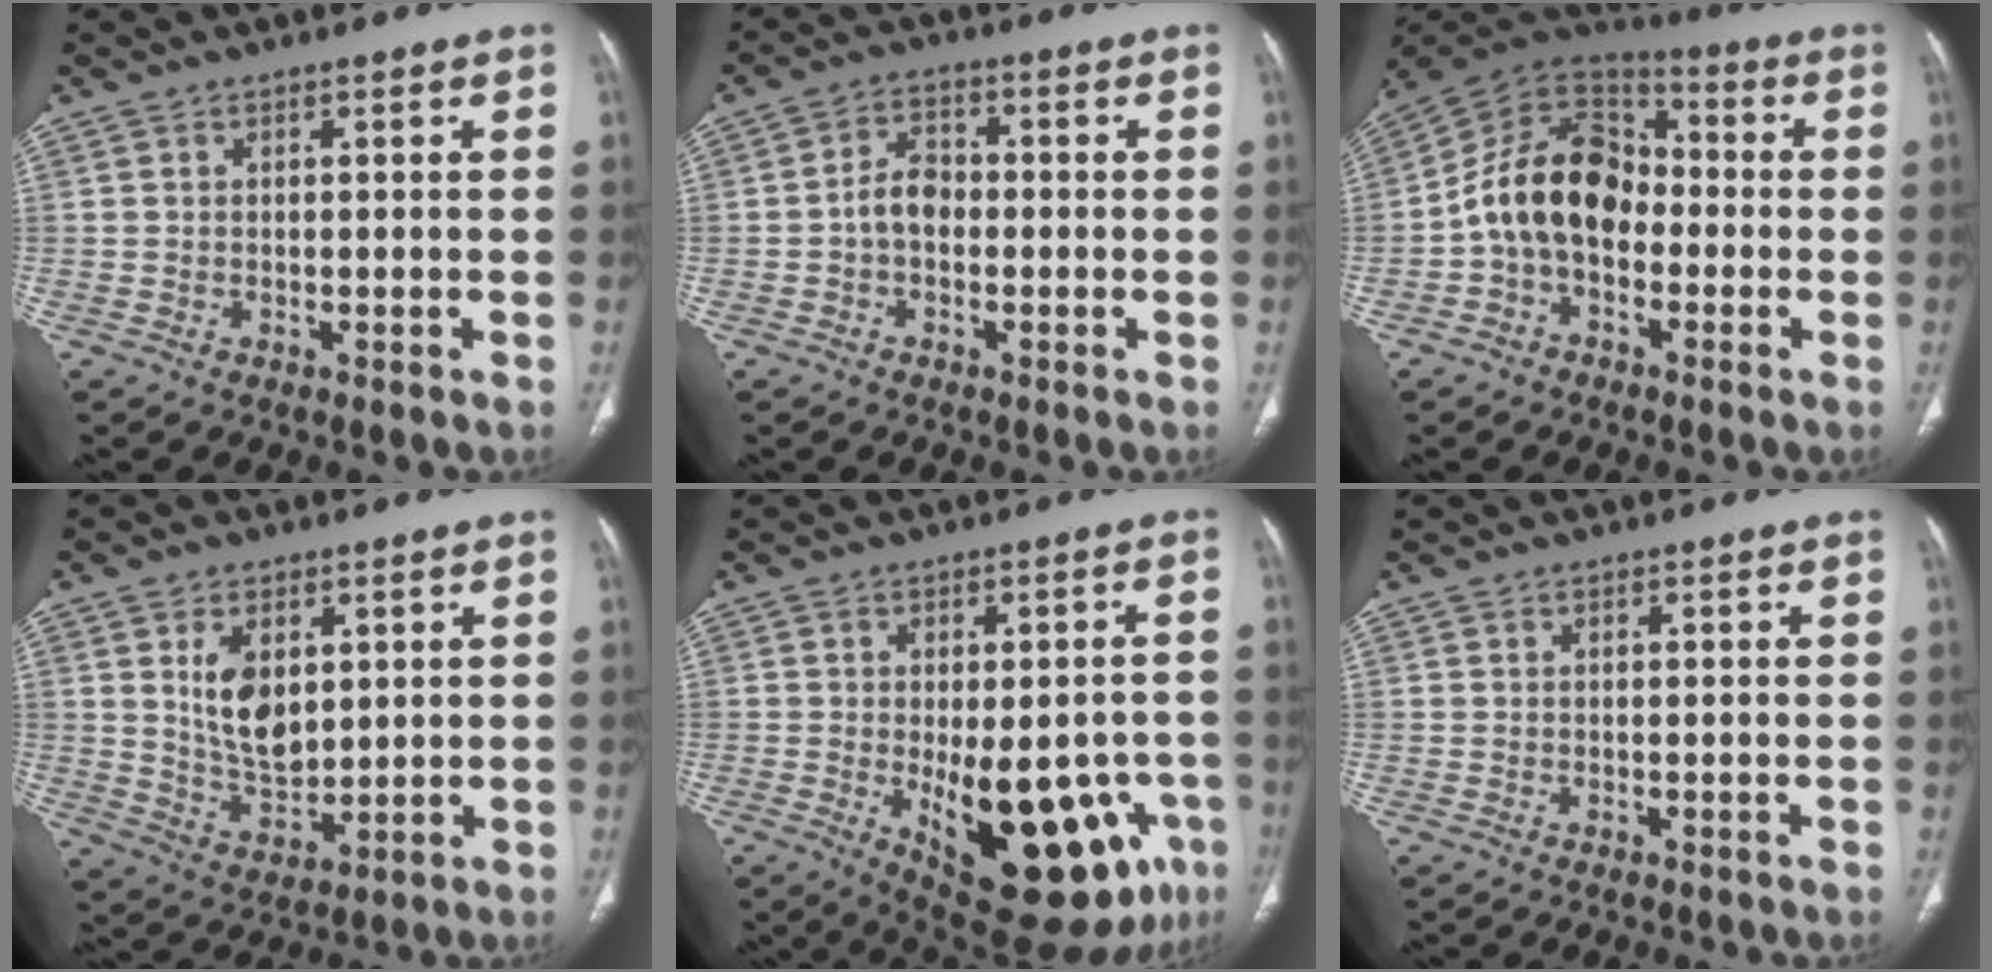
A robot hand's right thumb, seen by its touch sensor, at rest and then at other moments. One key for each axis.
{"total": 4.7, "fx": -1.0, "fy": 3.3, "fz": 3.2, "tx": -0.046, "ty": 0.019, "tz": -0.026}
{"total": 14.6, "fx": -2.5, "fy": 10.3, "fz": 10.0, "tx": -0.158, "ty": 0.054, "tz": -0.059}
{"total": 9.4, "fx": 2.7, "fy": 5.7, "fz": 7.0, "tx": -0.105, "ty": -0.020, "tz": 0.064}
{"total": 22.7, "fx": -7.4, "fy": 10.1, "fz": 18.9, "tx": -0.187, "ty": -0.002, "tz": -0.071}
{"total": 0.0}